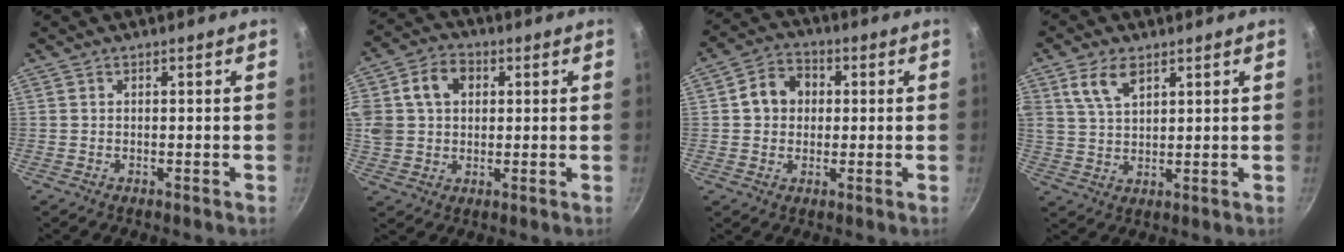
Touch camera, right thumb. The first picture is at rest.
{"total": 13.6, "force": [3.6, 10.7, 7.6], "torque": [-0.150, 0.021, 0.057]}
{"total": 7.8, "force": [1.2, 6.6, 4.0], "torque": [-0.037, 0.014, 0.007]}
{"total": 7.0, "force": [3.6, 3.8, 4.5], "torque": [-0.080, -0.011, 0.073]}